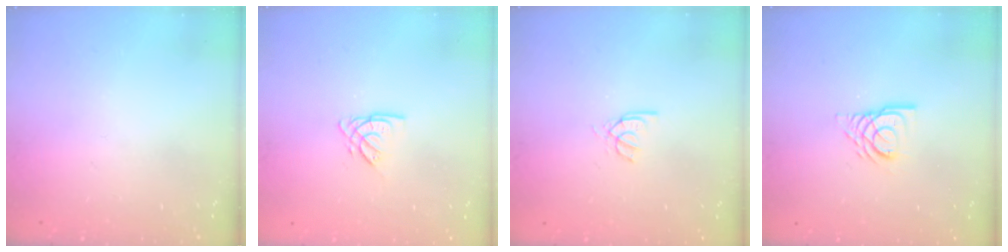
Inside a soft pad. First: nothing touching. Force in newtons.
{"total": 3.1, "press": 3.1, "slide": 0.3}
{"total": 3.6, "press": 3.5, "slide": 0.4}
{"total": 7.5, "press": 7.5, "slide": 0.7}